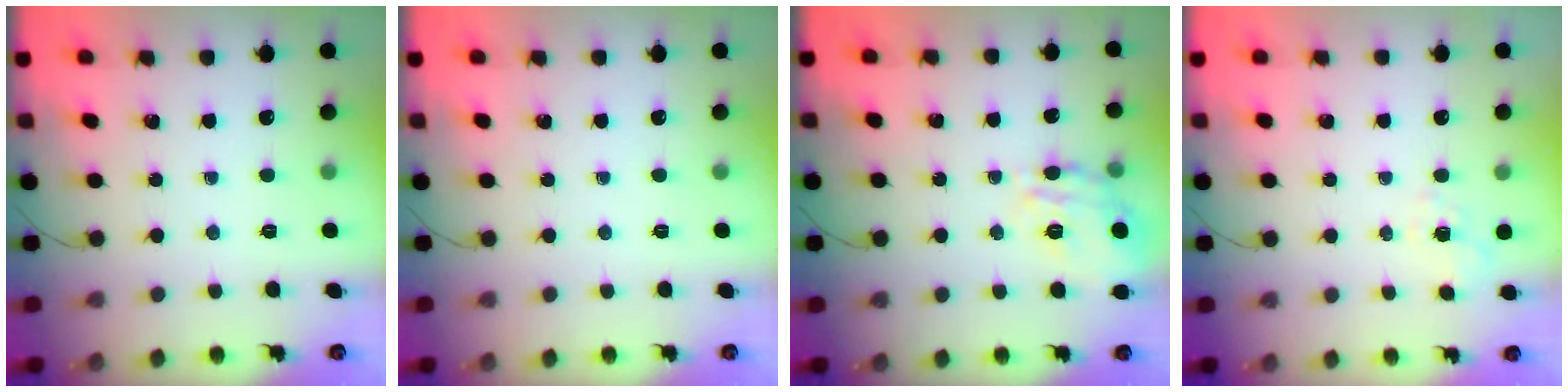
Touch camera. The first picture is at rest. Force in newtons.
{"total": 0.0}
{"total": 13.3, "press": 13.3, "slide": 1.1}
{"total": 6.1, "press": 5.9, "slide": 1.3}